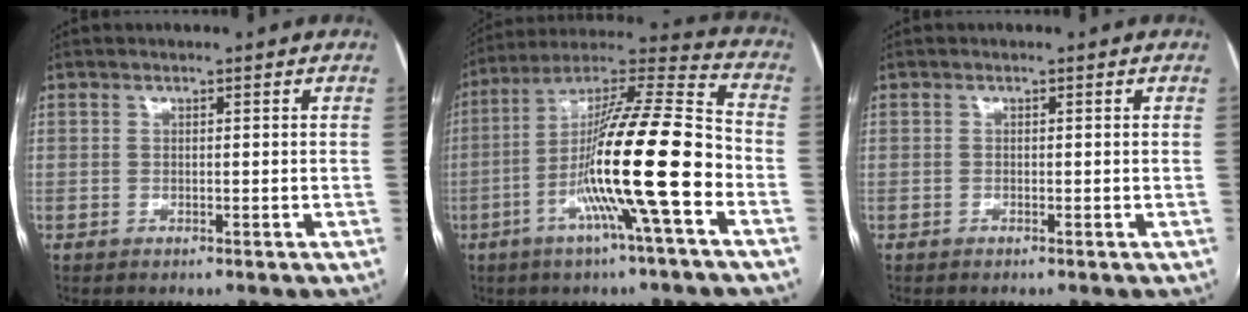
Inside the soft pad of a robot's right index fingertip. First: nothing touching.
{"total": 18.8, "force": [-5.7, -0.2, 17.9], "torque": [-0.318, 0.001, -0.108]}
{"total": 0.0}